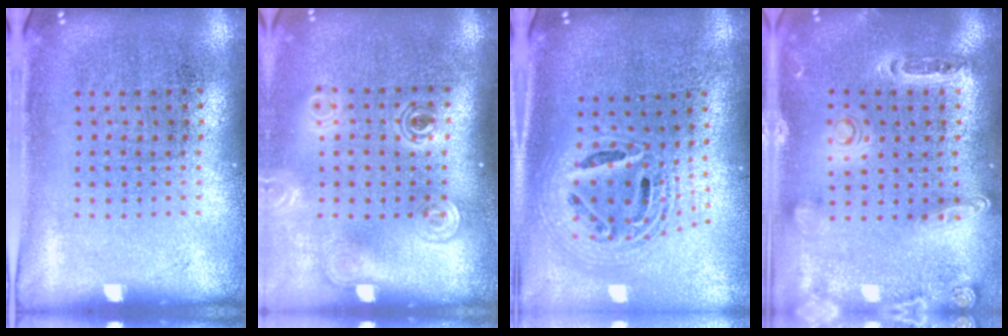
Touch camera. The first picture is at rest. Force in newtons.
{"total": 1.8, "press": 1.4, "slide": 1.2}
{"total": 2.3, "press": 1.8, "slide": 1.4}
{"total": 1.4, "press": 1.4, "slide": 0.3}